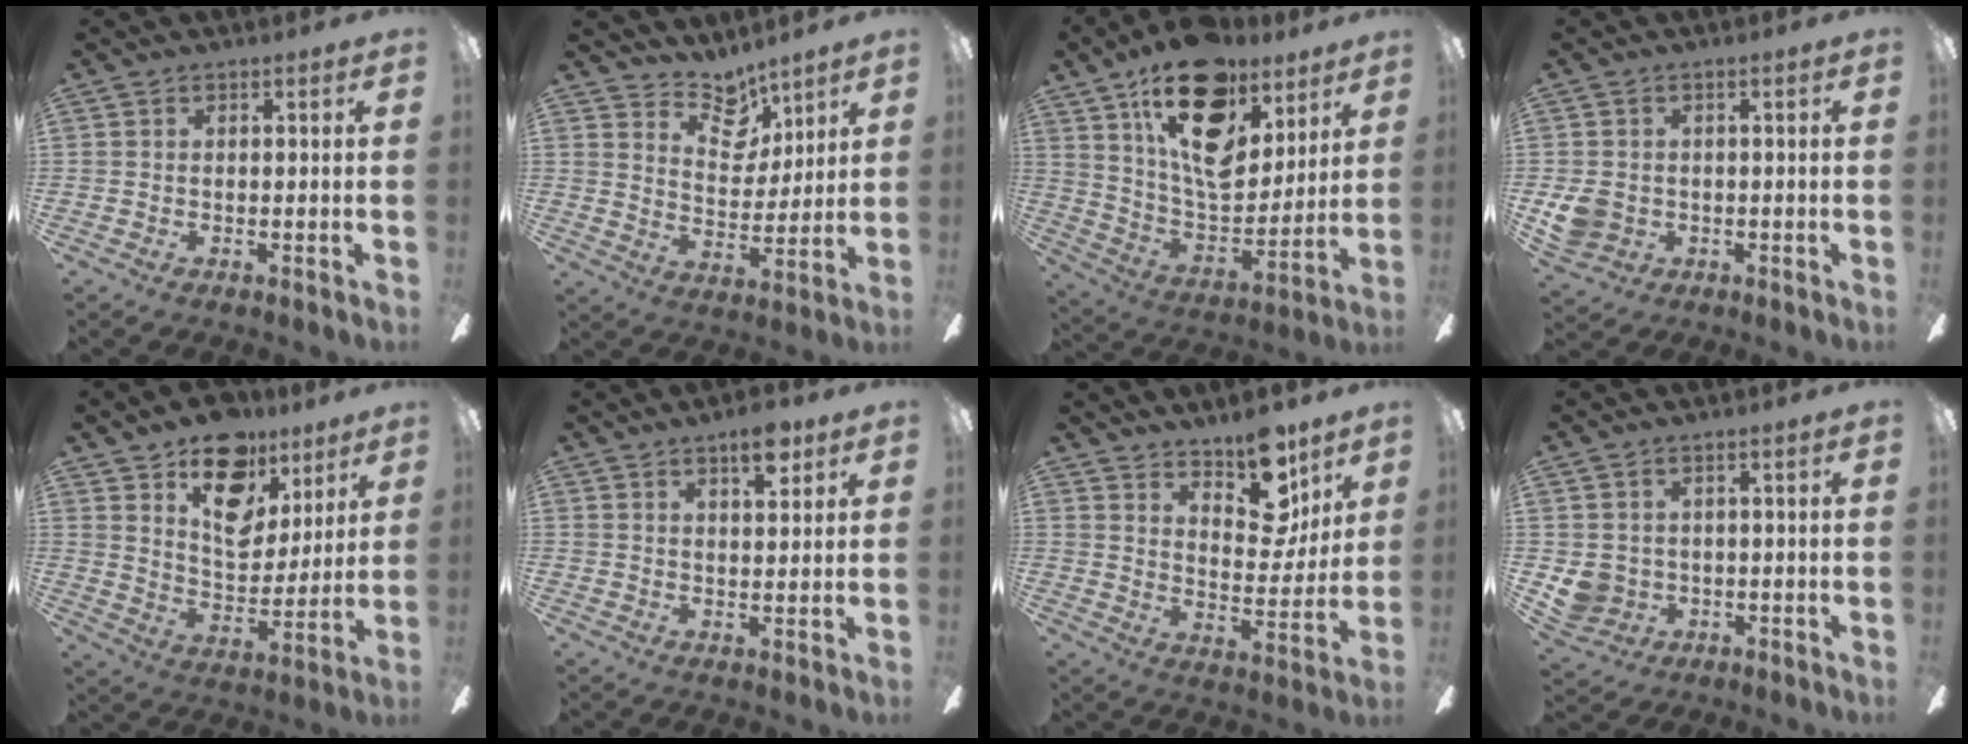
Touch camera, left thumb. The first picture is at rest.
{"total": 9.7, "force": [7.7, 5.1, 2.8], "torque": [-0.039, -0.057, 0.144]}
{"total": 22.4, "force": [13.1, 11.9, 13.7], "torque": [-0.228, -0.074, 0.230]}
{"total": 5.4, "force": [-0.6, 4.7, 2.6], "torque": [-0.059, 0.006, -0.009]}
{"total": 17.2, "force": [10.4, 10.8, 8.4], "torque": [-0.119, -0.056, 0.189]}
{"total": 6.2, "force": [4.2, 2.0, 4.1], "torque": [-0.057, -0.018, 0.068]}
{"total": 13.4, "force": [10.1, 6.1, 6.3], "torque": [-0.075, -0.072, 0.180]}
{"total": 5.0, "force": [0.6, 4.7, 1.5], "torque": [-0.044, 0.002, 0.013]}